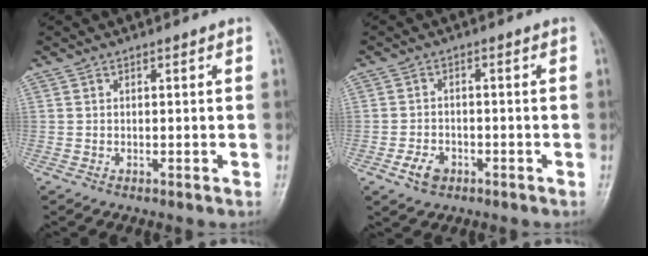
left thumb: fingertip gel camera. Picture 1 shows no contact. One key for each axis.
{"total": 4.1, "fx": -2.1, "fy": 2.9, "fz": 2.2, "tx": -0.033, "ty": 0.010, "tz": -0.035}